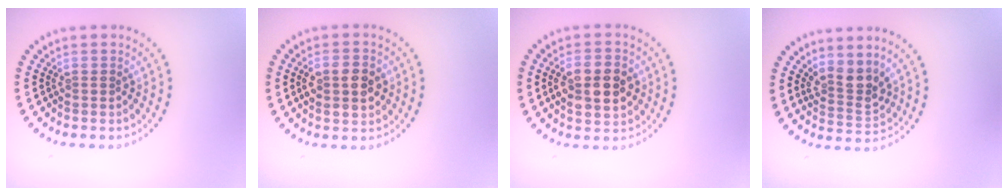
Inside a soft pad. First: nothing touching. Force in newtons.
{"total": 3.8, "press": 3.8, "slide": 0.2}
{"total": 4.8, "press": 4.8, "slide": 0.2}
{"total": 2.7, "press": 2.0, "slide": 1.8}